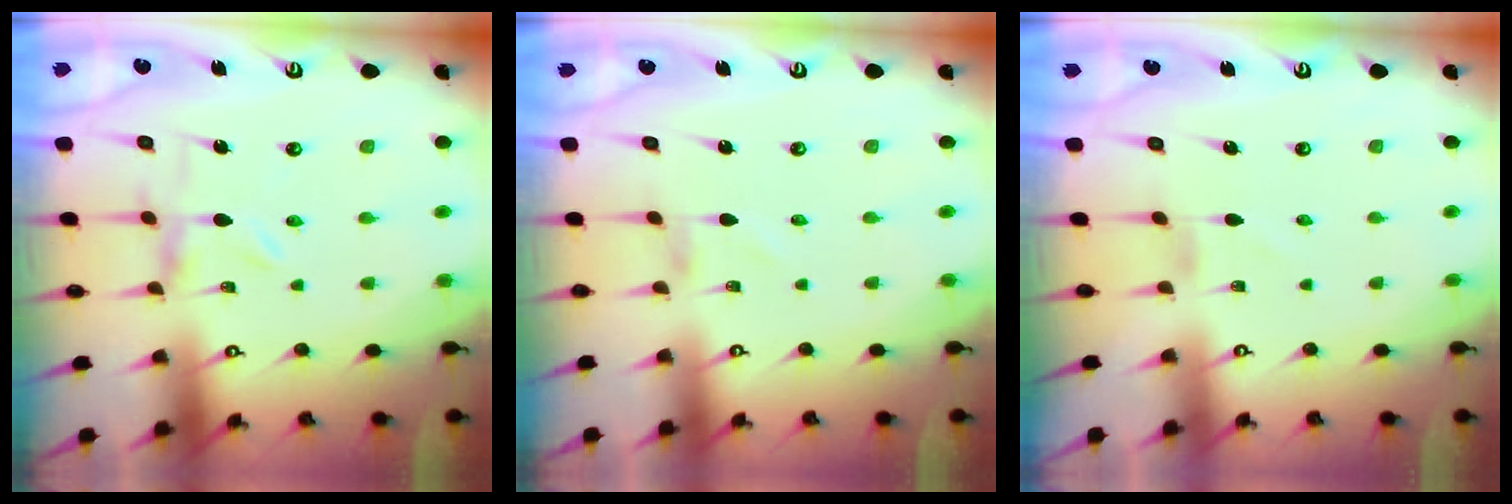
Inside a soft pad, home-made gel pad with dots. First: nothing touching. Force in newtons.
{"total": 1.3, "press": 1.3, "slide": 0.1}
{"total": 0.8, "press": 0.8, "slide": 0.1}